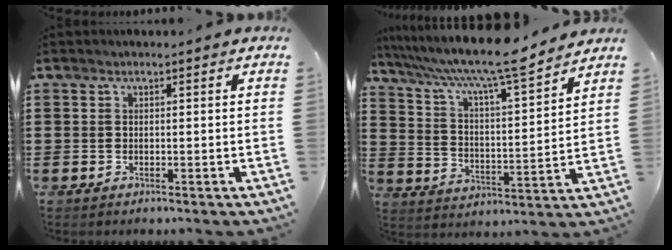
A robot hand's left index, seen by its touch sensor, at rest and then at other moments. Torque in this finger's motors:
{"motor_torque": [1.73, -0.40, 0.65, 0.21]}